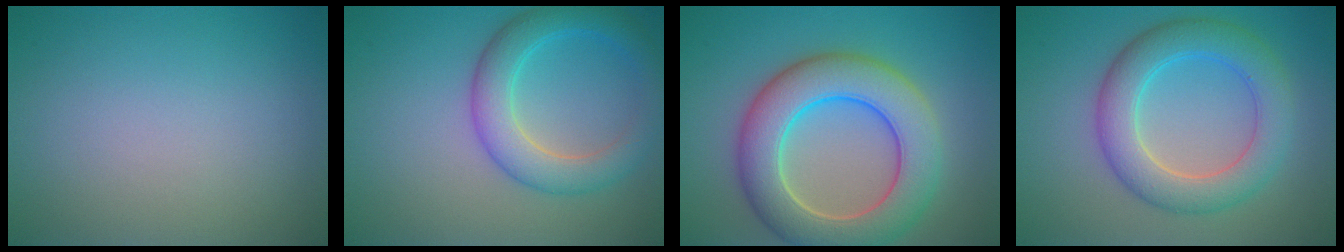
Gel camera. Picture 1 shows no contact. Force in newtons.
{"total": 5.1, "press": 5.1, "slide": 0.3}
{"total": 9.1, "press": 9.0, "slide": 0.7}
{"total": 6.1, "press": 6.0, "slide": 0.2}